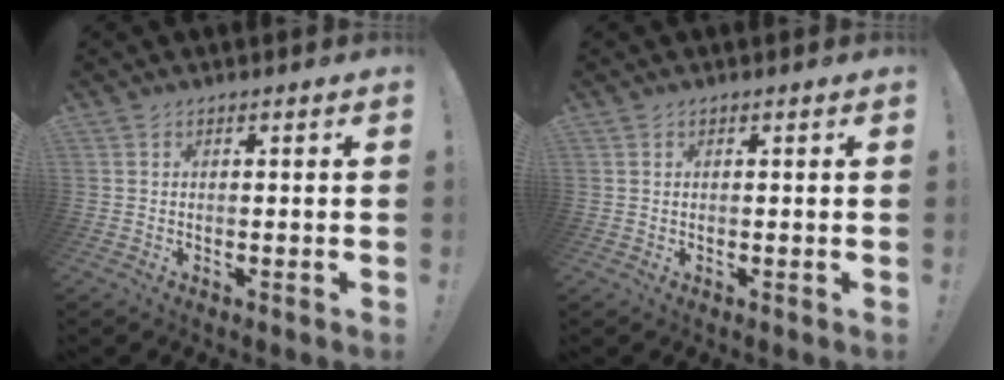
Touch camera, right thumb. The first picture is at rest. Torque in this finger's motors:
{"motor_torque": [0.55, -0.20, -0.13, -0.85, 0.16]}